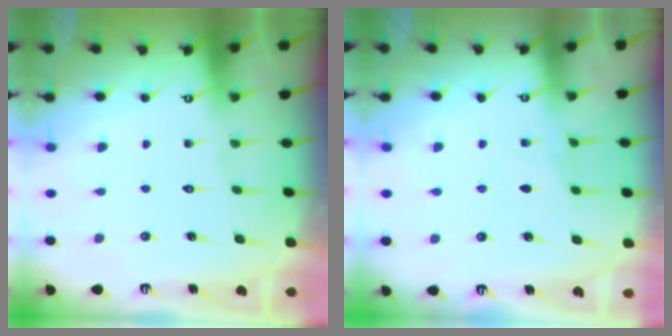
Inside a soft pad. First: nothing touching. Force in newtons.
{"total": 3.5, "press": 3.5, "slide": 0.4}